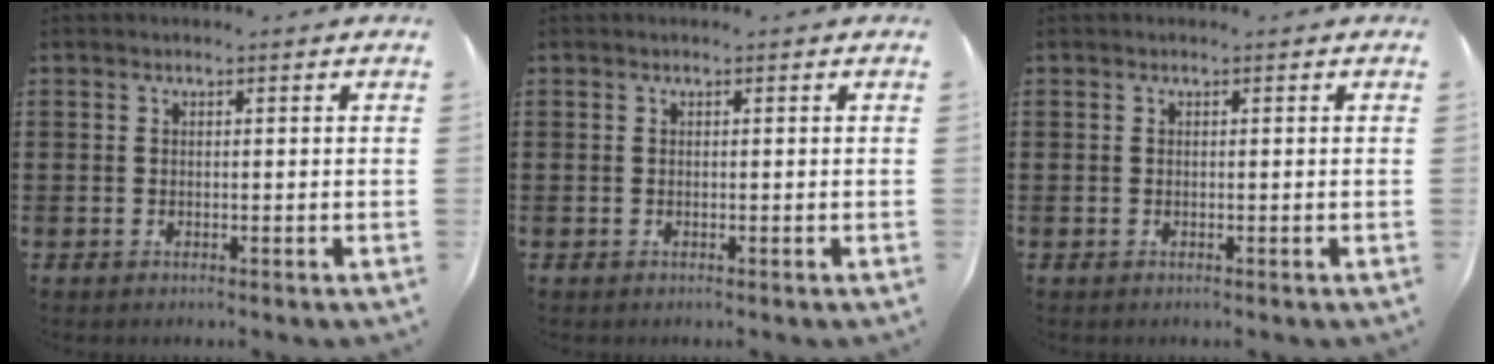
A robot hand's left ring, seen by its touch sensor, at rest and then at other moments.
{"total": 0.0}
{"total": 0.0}